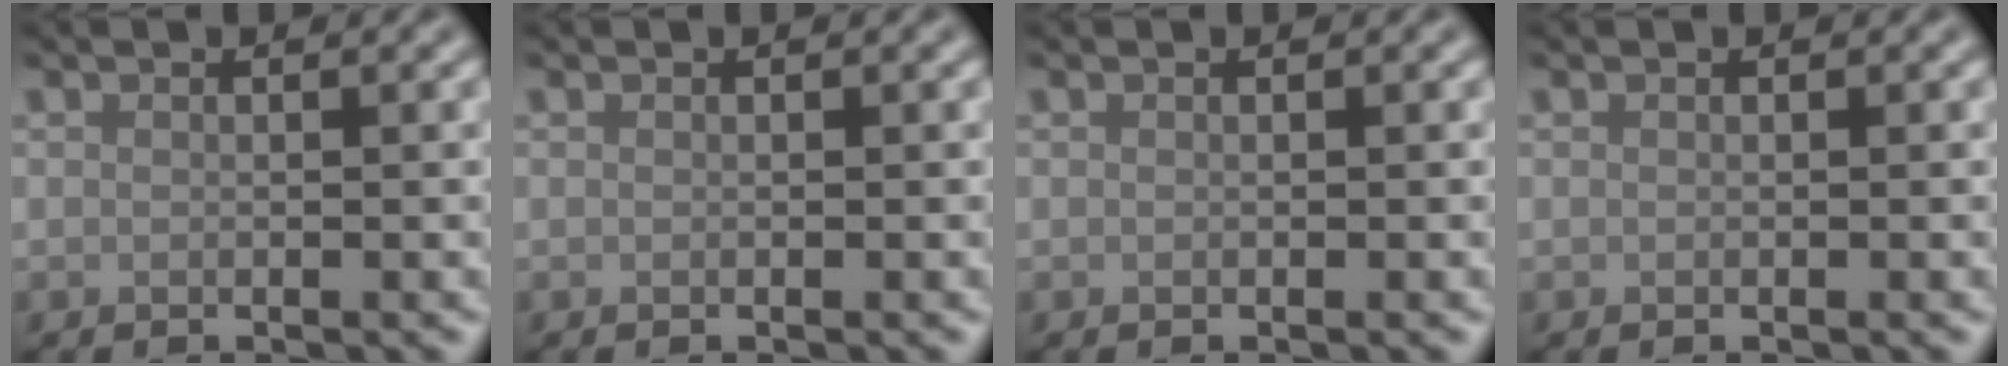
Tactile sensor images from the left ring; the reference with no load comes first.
{"total": 0.0}
{"total": 0.0}
{"total": 0.0}